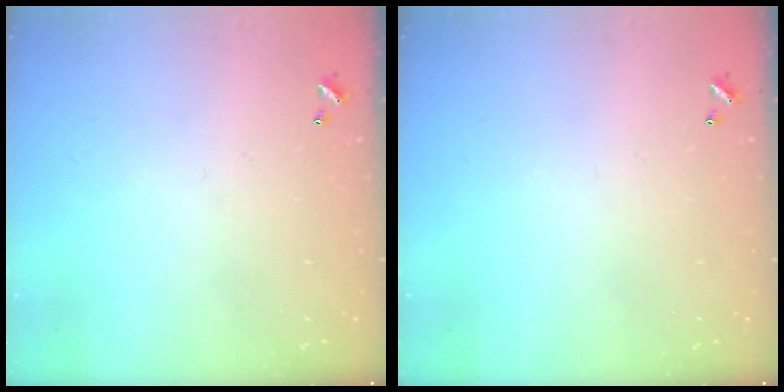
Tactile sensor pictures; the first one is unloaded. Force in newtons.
{"total": 0.0}